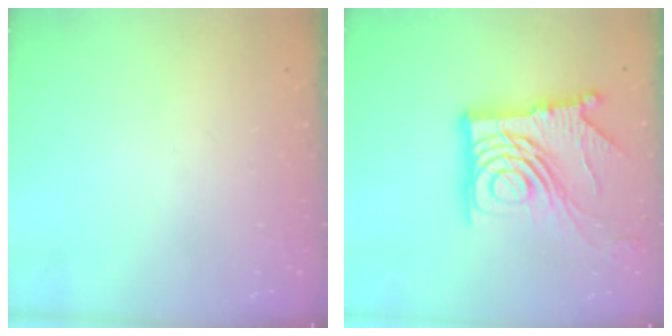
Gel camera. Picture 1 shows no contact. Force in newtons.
{"total": 20.3, "press": 20.2, "slide": 2.3}